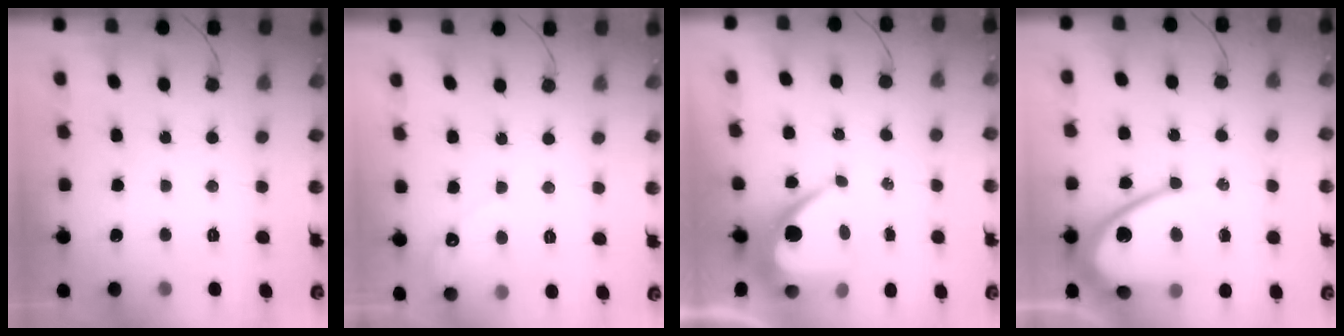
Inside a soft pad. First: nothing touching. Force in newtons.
{"total": 2.8, "press": 2.8, "slide": 0.2}
{"total": 8.0, "press": 7.9, "slide": 0.8}
{"total": 14.8, "press": 14.7, "slide": 1.3}